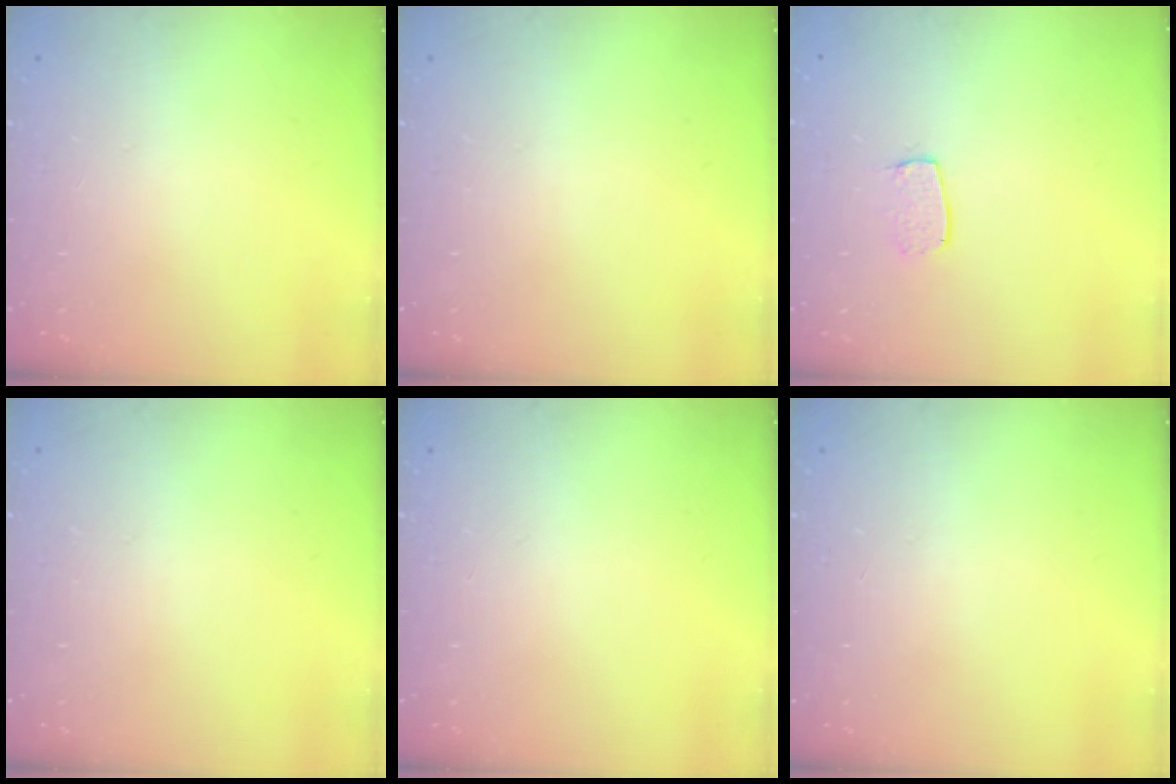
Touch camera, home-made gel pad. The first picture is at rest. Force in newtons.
{"total": 0.0}
{"total": 5.5, "press": 5.5, "slide": 0.4}
{"total": 0.0}
{"total": 0.0}
{"total": 0.0}